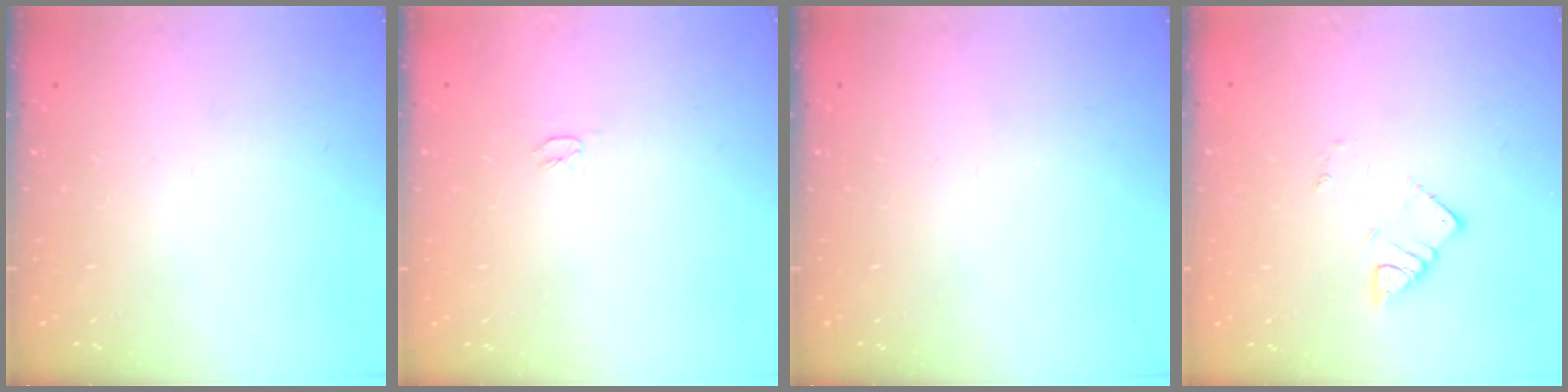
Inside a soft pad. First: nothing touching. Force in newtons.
{"total": 2.5, "press": 2.5, "slide": 0.3}
{"total": 0.0}
{"total": 1.9, "press": 1.9, "slide": 0.2}